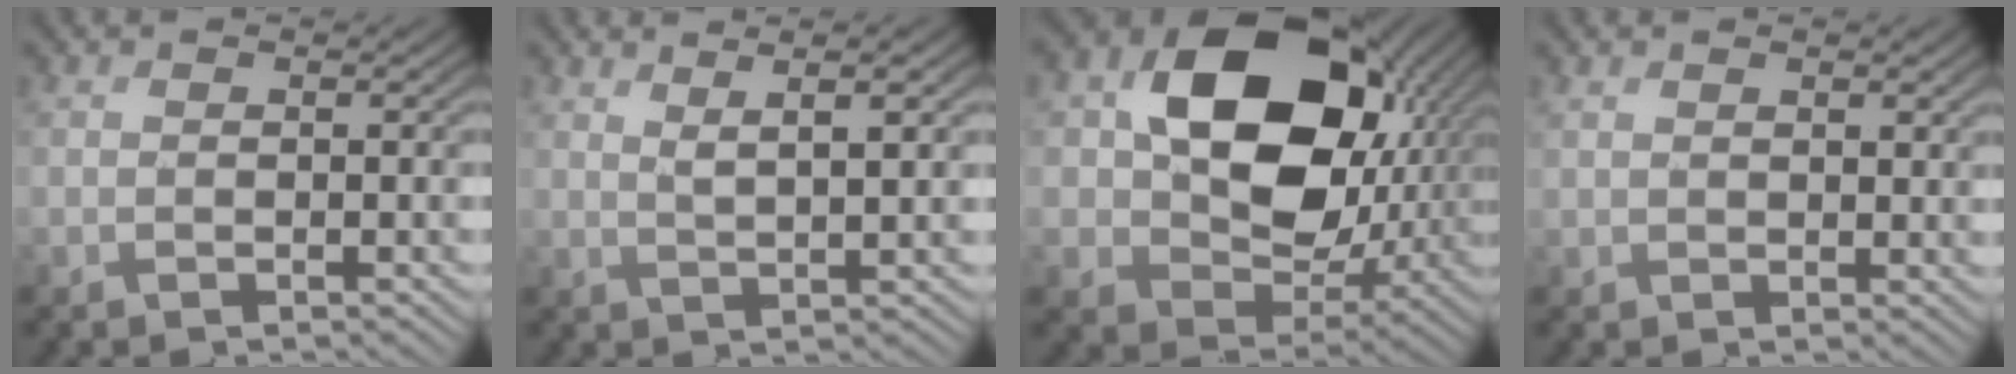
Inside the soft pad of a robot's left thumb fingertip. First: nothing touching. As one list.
[{"total": 4.3, "force": [2.4, 0.8, 3.5], "torque": [-0.058, 0.006, 0.042]}, {"total": 17.4, "force": [4.2, 13.0, 10.9], "torque": [-0.194, -0.011, 0.091]}, {"total": 2.0, "force": [1.4, 0.9, 1.1], "torque": [-0.020, -0.002, 0.032]}]